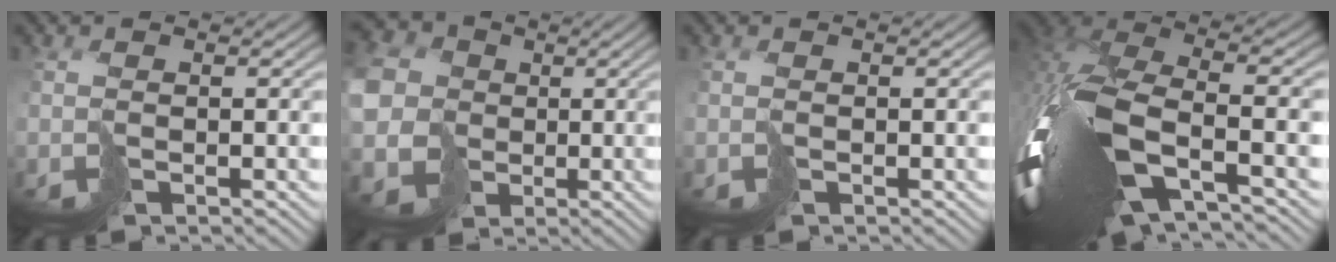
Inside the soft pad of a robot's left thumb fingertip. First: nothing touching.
{"total": 11.2, "force": [0.4, 9.8, 5.3], "torque": [-0.173, -0.015, 0.014]}
{"total": 0.0}
{"total": 14.5, "force": [-3.0, 6.6, 12.6], "torque": [-0.313, -0.017, -0.029]}